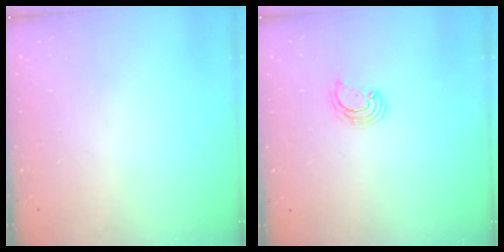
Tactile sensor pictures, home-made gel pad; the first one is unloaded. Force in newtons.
{"total": 2.4, "press": 2.4, "slide": 0.2}